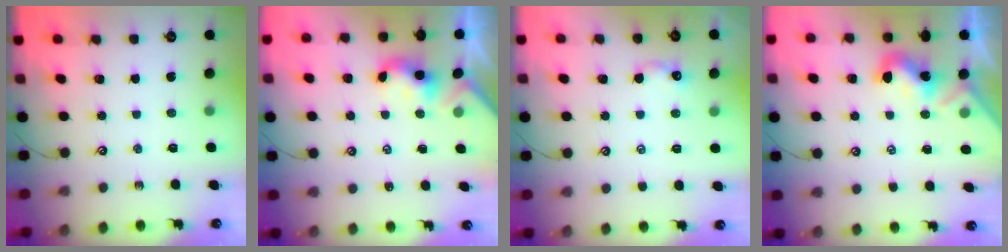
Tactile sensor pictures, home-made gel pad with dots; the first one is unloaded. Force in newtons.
{"total": 2.4, "press": 2.4, "slide": 0.2}
{"total": 1.6, "press": 1.6, "slide": 0.4}
{"total": 1.8, "press": 1.8, "slide": 0.5}